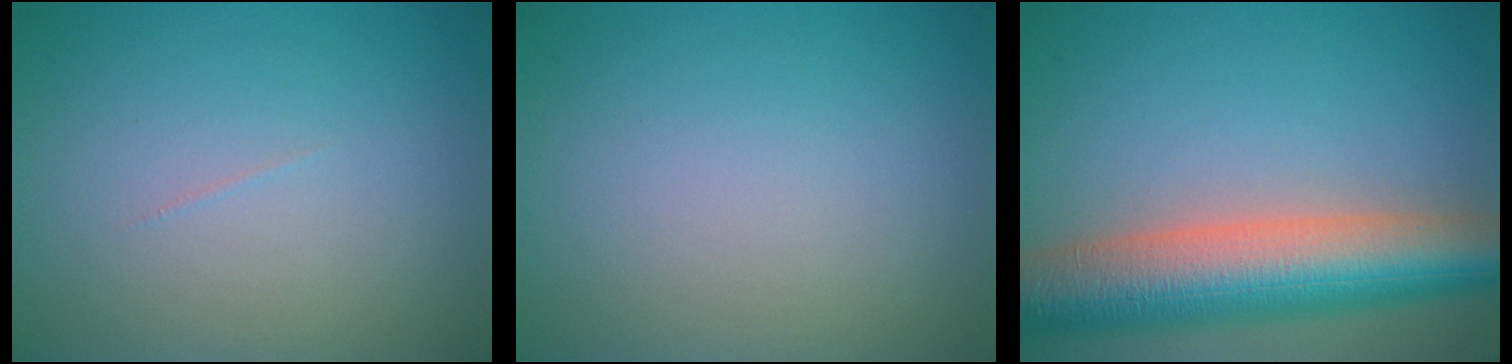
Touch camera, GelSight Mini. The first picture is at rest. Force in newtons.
{"total": 0.0}
{"total": 11.0, "press": 11.0, "slide": 0.7}